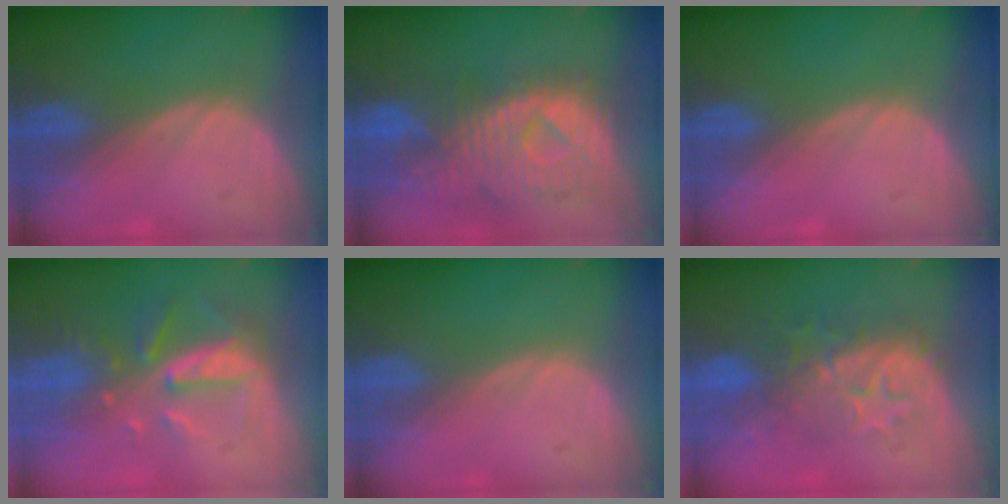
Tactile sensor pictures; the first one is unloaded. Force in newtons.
{"total": 11.5, "press": 9.9, "slide": 5.8}
{"total": 0.0}
{"total": 8.0, "press": 7.2, "slide": 3.3}
{"total": 0.0}
{"total": 8.5, "press": 8.4, "slide": 1.3}